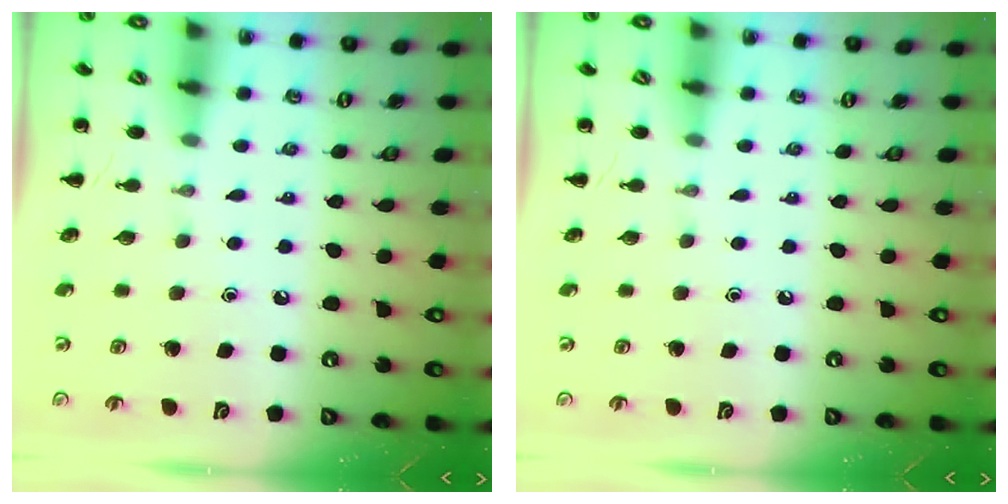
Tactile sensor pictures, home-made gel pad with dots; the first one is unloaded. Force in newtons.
{"total": 0.0}